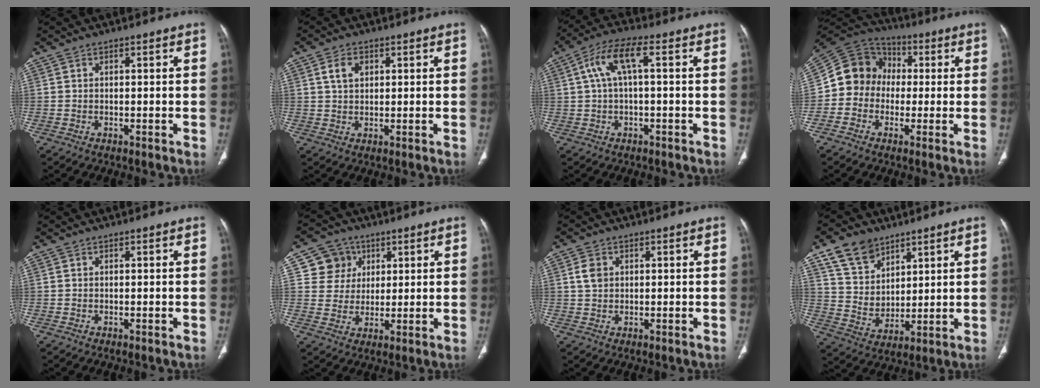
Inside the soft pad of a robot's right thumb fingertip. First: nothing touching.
{"total": 3.9, "force": [1.4, 2.6, 2.4], "torque": [-0.039, -0.001, 0.025]}
{"total": 7.3, "force": [1.3, 2.3, 6.9], "torque": [-0.153, 0.030, 0.022]}
{"total": 11.9, "force": [-0.3, 10.8, 5.0], "torque": [-0.067, 0.034, -0.020]}
{"total": 0.0}
{"total": 7.7, "force": [2.9, 7.1, 1.2], "torque": [0.016, -0.008, 0.052]}
{"total": 3.0, "force": [0.9, 2.3, 1.6], "torque": [-0.023, 0.004, 0.019]}
{"total": 11.0, "force": [7.1, 7.3, 4.1], "torque": [-0.050, -0.037, 0.141]}